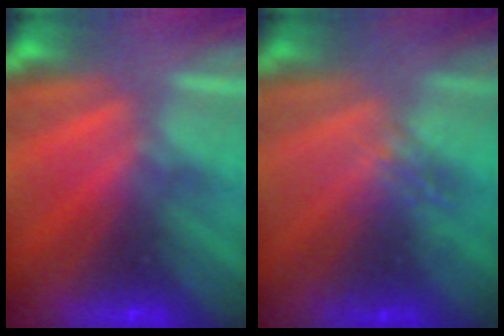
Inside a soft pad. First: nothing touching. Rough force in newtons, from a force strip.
{"total": 1.6}